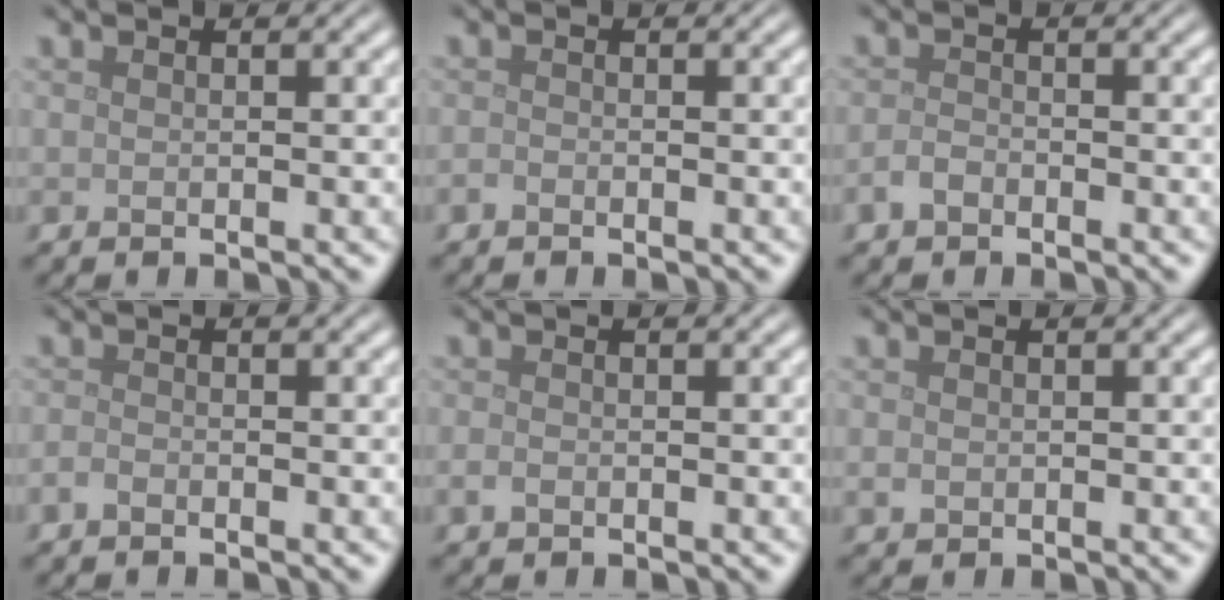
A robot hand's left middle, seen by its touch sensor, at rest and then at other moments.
{"total": 0.5, "force": [-0.4, 0.3, 0.2], "torque": [-0.003, -0.002, -0.009]}
{"total": 1.3, "force": [-0.9, 0.7, 0.6], "torque": [-0.012, 0.001, -0.021]}
{"total": 0.8, "force": [-0.6, 0.4, 0.4], "torque": [-0.008, 0.000, -0.015]}
{"total": 0.8, "force": [-0.4, 0.6, 0.5], "torque": [-0.010, -0.002, -0.009]}
{"total": 0.7, "force": [-0.1, 0.7, 0.3], "torque": [-0.005, -0.004, -0.003]}